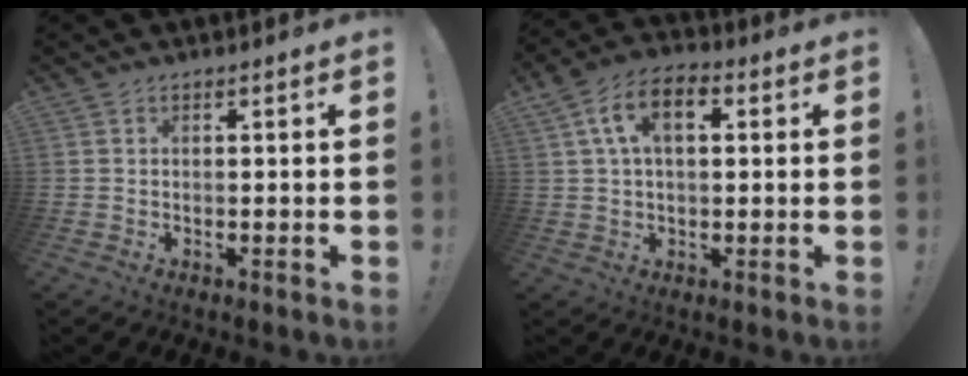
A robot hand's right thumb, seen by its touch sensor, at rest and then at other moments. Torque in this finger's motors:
{"motor_torque": [0.12, 0.30, 0.62, -0.28, 0.09]}